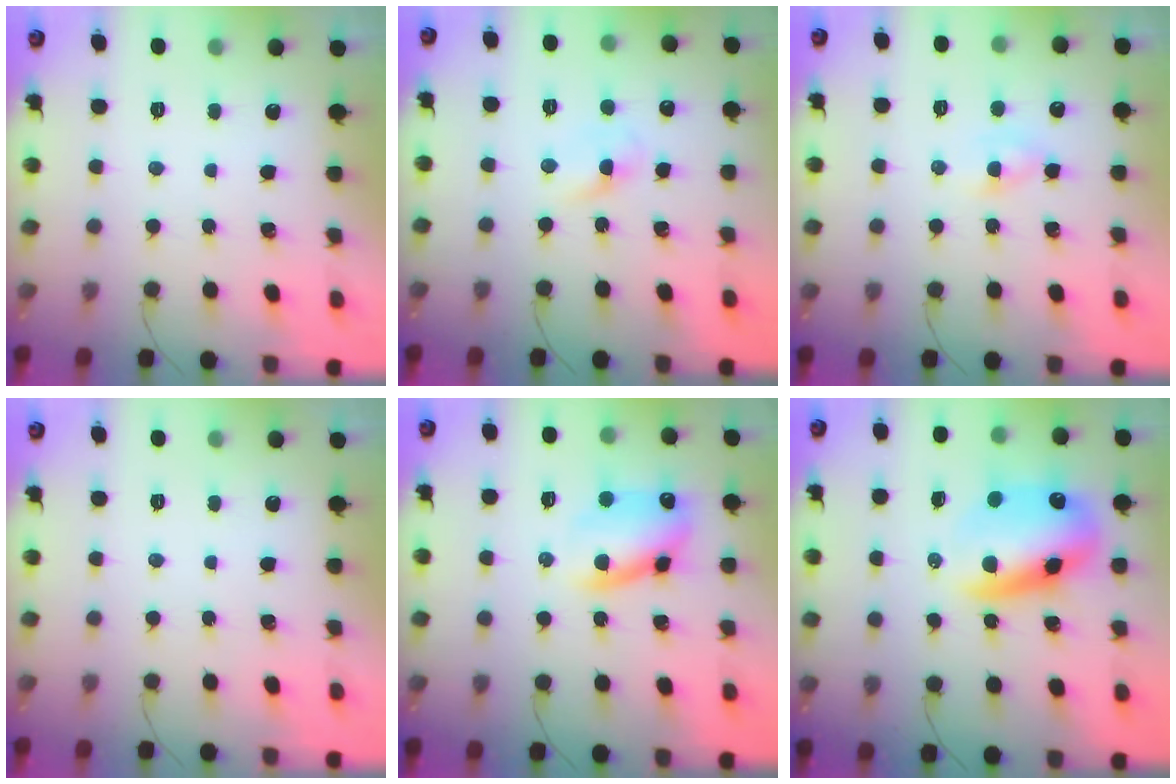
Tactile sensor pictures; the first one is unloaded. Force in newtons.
{"total": 2.4, "press": 2.2, "slide": 1.0}
{"total": 2.5, "press": 2.4, "slide": 0.9}
{"total": 0.0}
{"total": 11.5, "press": 11.3, "slide": 2.0}
{"total": 14.0, "press": 13.4, "slide": 3.9}